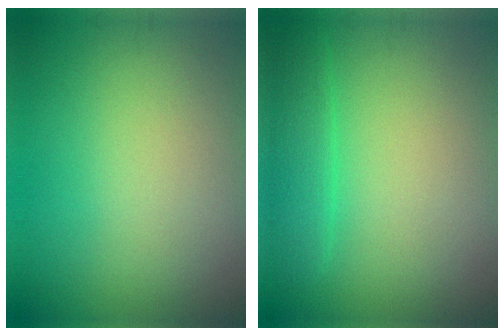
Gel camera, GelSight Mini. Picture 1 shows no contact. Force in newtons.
{"total": 2.4, "press": 2.4, "slide": 0.2}